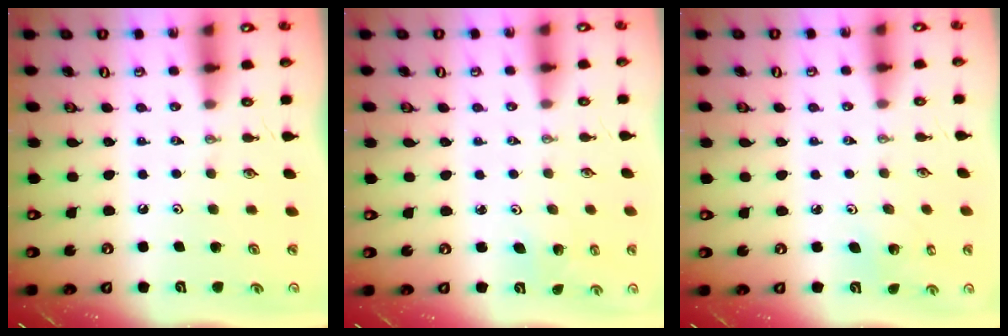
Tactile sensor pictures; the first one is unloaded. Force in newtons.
{"total": 1.4, "press": 1.4, "slide": 0.1}
{"total": 1.7, "press": 1.6, "slide": 0.2}